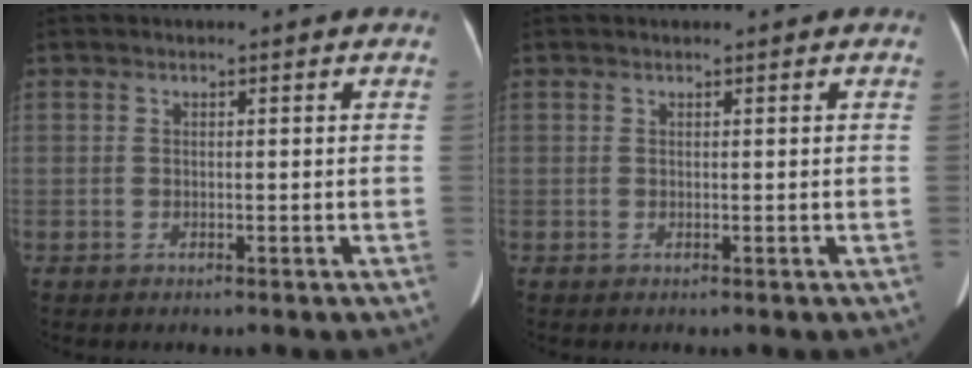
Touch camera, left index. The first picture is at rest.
{"total": 1.4, "force": [-1.3, -0.2, -0.6], "torque": [0.013, -0.004, -0.021]}